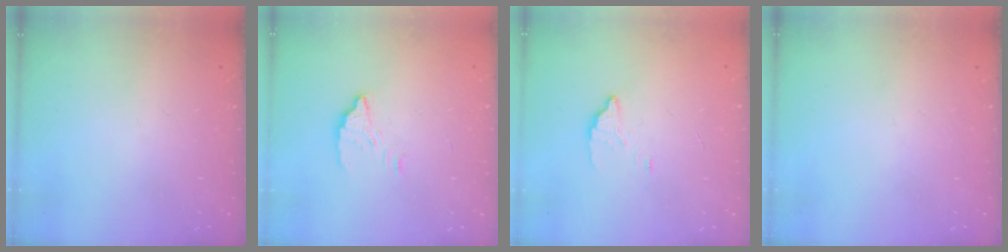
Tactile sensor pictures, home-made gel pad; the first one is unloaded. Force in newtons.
{"total": 2.8, "press": 2.8, "slide": 0.2}
{"total": 1.9, "press": 1.9, "slide": 0.0}
{"total": 0.0}